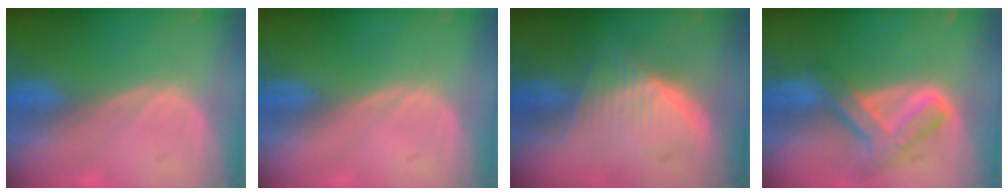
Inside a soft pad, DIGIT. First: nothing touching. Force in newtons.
{"total": 0.0}
{"total": 6.1, "press": 6.1, "slide": 0.9}
{"total": 7.8, "press": 6.6, "slide": 4.1}